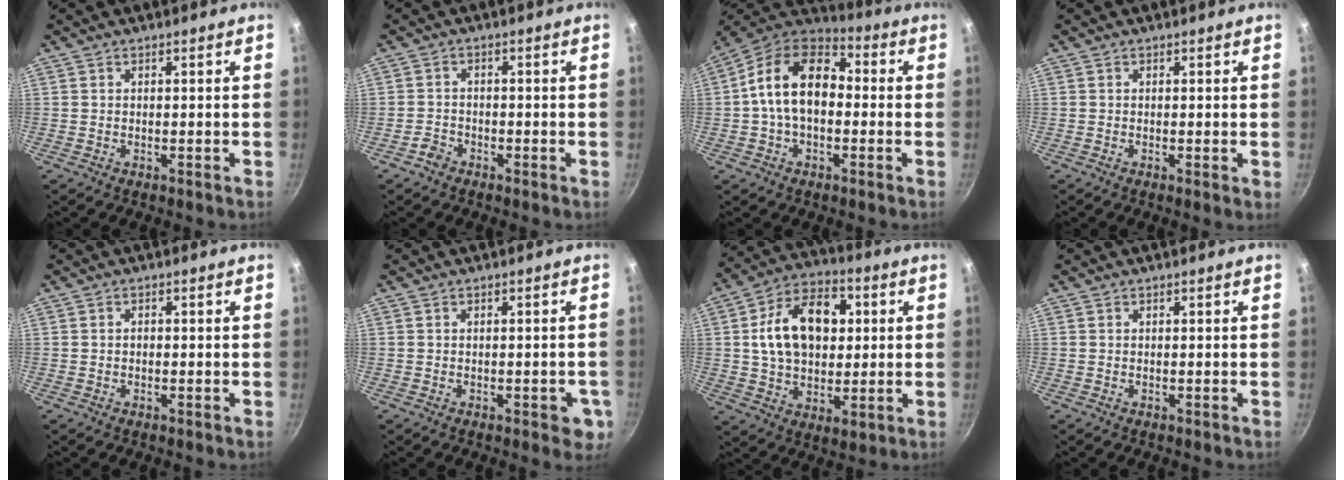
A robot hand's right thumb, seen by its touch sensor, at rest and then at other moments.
{"total": 2.1, "force": [-1.7, 1.2, 0.5], "torque": [-0.006, 0.019, -0.029]}
{"total": 15.6, "force": [0.0, 10.3, 11.8], "torque": [-0.173, 0.040, -0.022]}
{"total": 0.7, "force": [0.0, 0.1, 0.7], "torque": [-0.012, -0.004, -0.003]}
{"total": 0.8, "force": [-0.2, 0.6, 0.4], "torque": [-0.008, 0.004, -0.003]}
{"total": 4.4, "force": [-1.5, 2.1, 3.5], "torque": [-0.027, 0.002, -0.018]}
{"total": 18.3, "force": [3.3, 12.6, 12.9], "torque": [-0.186, 0.009, 0.047]}
{"total": 0.0}